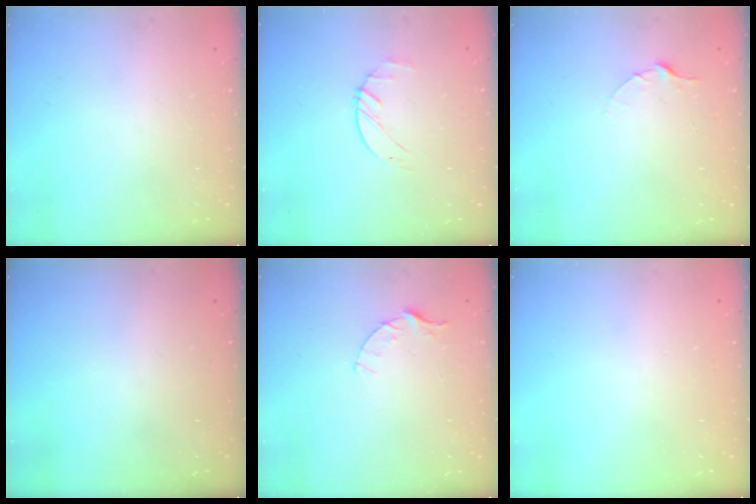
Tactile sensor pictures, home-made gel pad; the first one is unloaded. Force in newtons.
{"total": 1.9, "press": 1.9, "slide": 0.3}
{"total": 5.2, "press": 5.2, "slide": 0.5}
{"total": 0.0}
{"total": 3.4, "press": 3.4, "slide": 0.4}
{"total": 0.0}